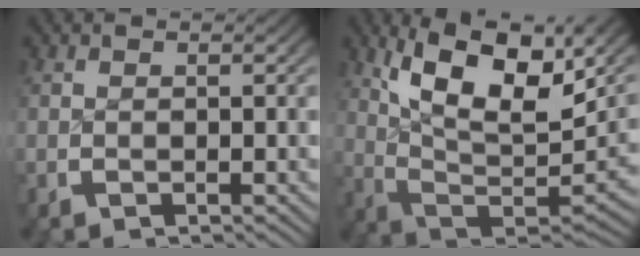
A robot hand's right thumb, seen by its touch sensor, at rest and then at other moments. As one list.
[{"total": 17.1, "force": [3.8, 10.1, 13.3], "torque": [-0.226, -0.022, 0.063]}]